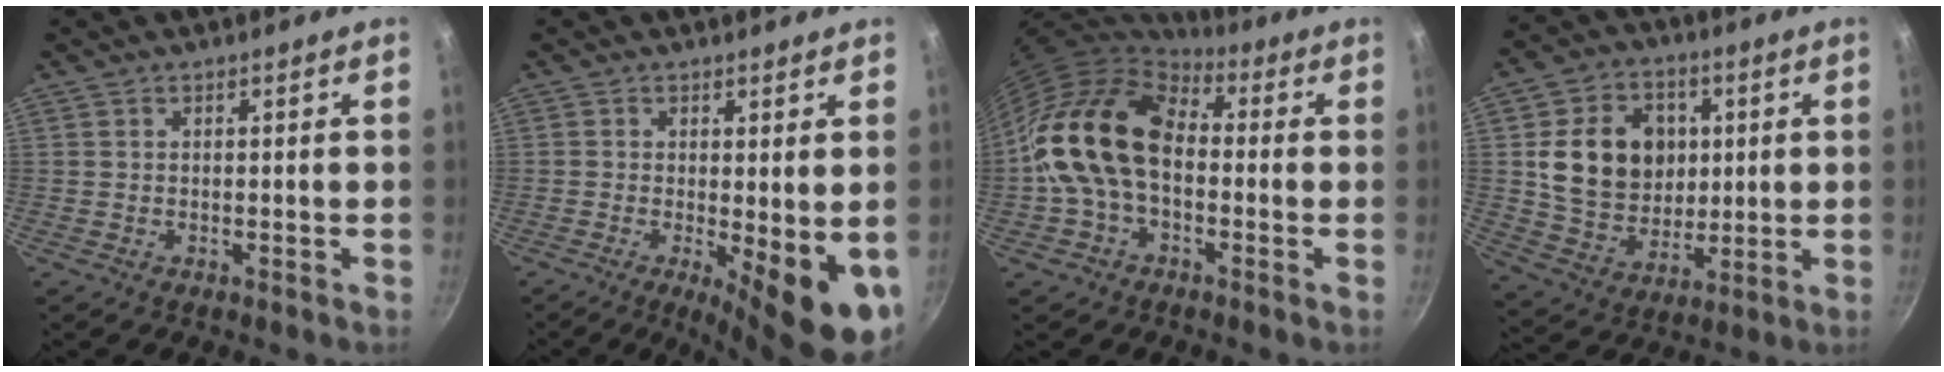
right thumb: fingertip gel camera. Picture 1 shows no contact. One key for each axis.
{"total": 11.4, "fx": -2.4, "fy": 3.2, "fz": 10.7, "tx": -0.126, "ty": -0.014, "tz": -0.023}
{"total": 15.9, "fx": -0.6, "fy": 10.8, "fz": 11.7, "tx": -0.185, "ty": 0.040, "tz": -0.026}
{"total": 16.7, "fx": 2.7, "fy": 13.7, "fz": 9.2, "tx": -0.130, "ty": 0.003, "tz": 0.054}